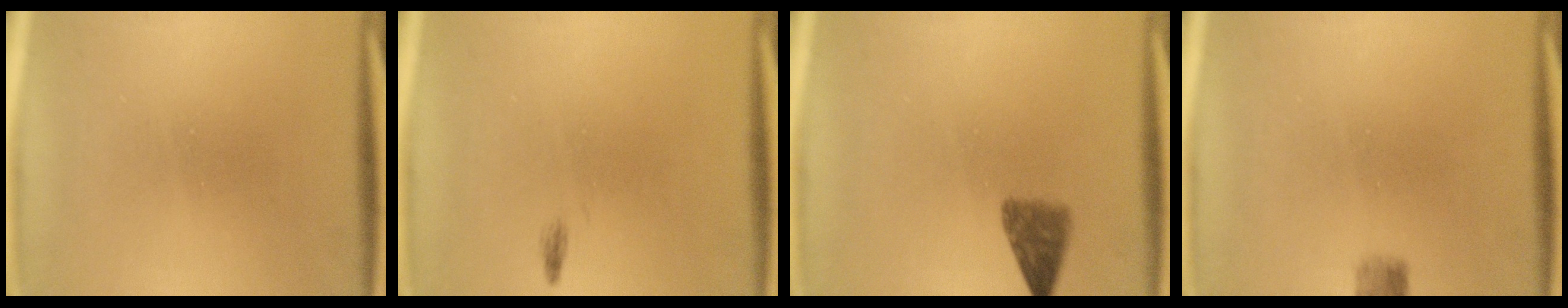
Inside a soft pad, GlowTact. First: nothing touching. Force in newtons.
{"total": 0.5}
{"total": 3.6}
{"total": 2.2}